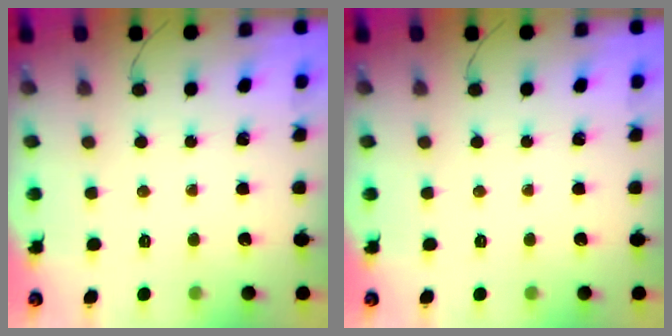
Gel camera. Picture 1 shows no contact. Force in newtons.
{"total": 0.0}